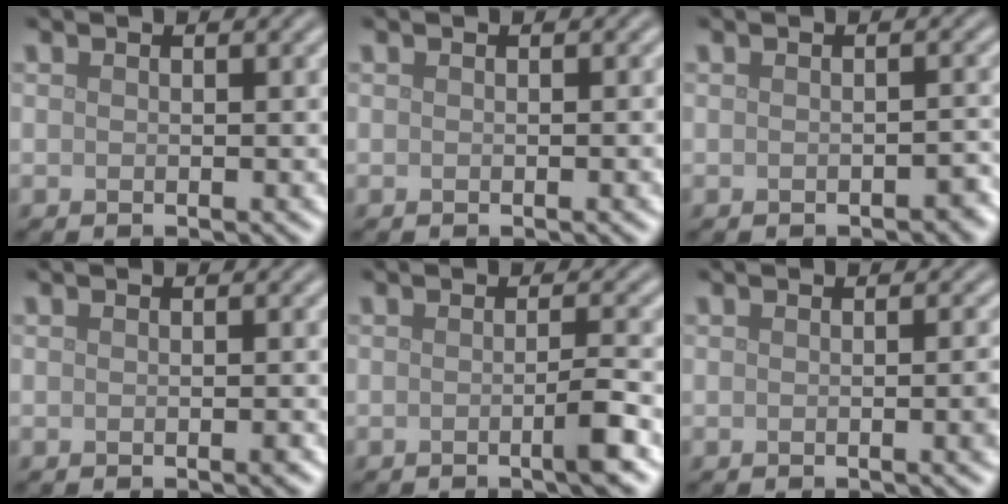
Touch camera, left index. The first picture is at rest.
{"total": 0.6, "force": [-0.1, 0.0, 0.6], "torque": [-0.006, 0.001, -0.001]}
{"total": 1.0, "force": [-0.5, 0.5, 0.7], "torque": [-0.012, -0.001, -0.005]}
{"total": 0.5, "force": [-0.2, 0.0, 0.5], "torque": [-0.006, 0.002, -0.003]}
{"total": 2.4, "force": [-0.6, 0.3, 2.3], "torque": [-0.032, 0.000, -0.015]}
{"total": 2.1, "force": [-0.2, 0.5, 2.0], "torque": [-0.020, 0.001, -0.004]}